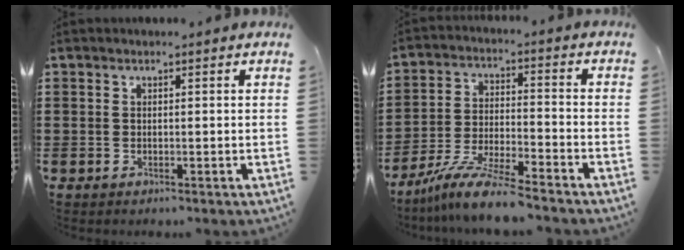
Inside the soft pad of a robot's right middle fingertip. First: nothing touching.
{"total": 9.2, "force": [-8.1, 0.1, 4.5], "torque": [-0.093, 0.000, -0.159]}